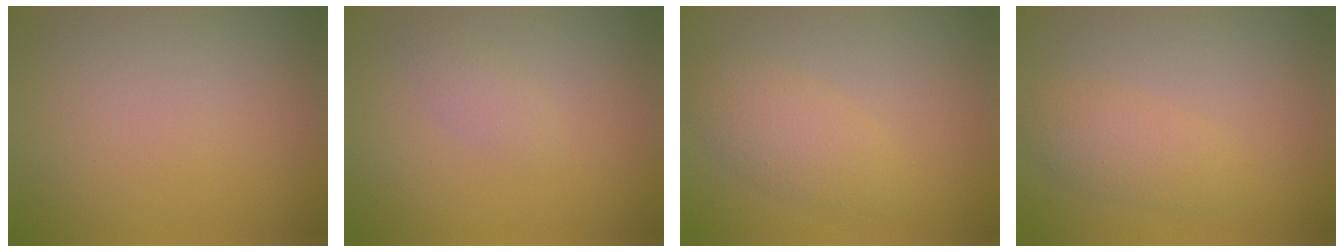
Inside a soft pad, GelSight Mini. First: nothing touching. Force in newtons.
{"total": 1.2, "press": 1.2, "slide": 0.0}
{"total": 3.1, "press": 3.1, "slide": 0.2}
{"total": 2.4, "press": 2.4, "slide": 0.1}